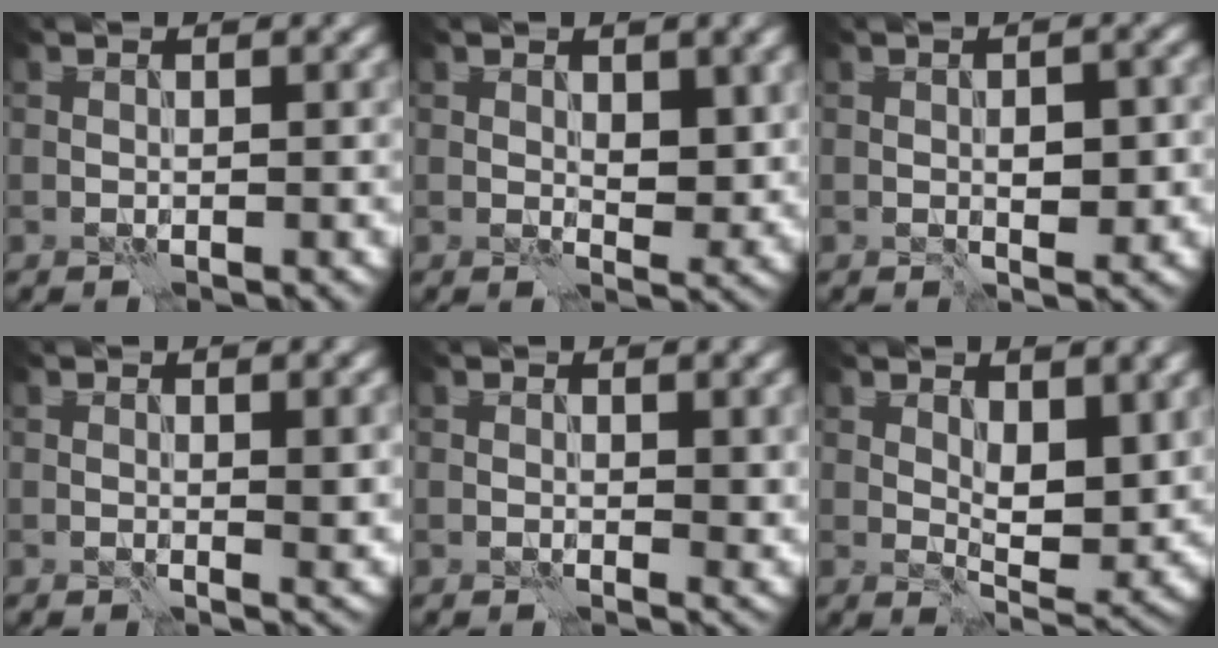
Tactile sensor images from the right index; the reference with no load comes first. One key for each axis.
{"total": 2.8, "fx": 0.9, "fy": 1.4, "fz": 2.2, "tx": -0.030, "ty": -0.008, "tz": 0.016}
{"total": 3.3, "fx": -0.3, "fy": 1.5, "fz": 3.0, "tx": -0.041, "ty": 0.001, "tz": -0.001}
{"total": 1.8, "fx": 0.3, "fy": 0.4, "fz": 1.7, "tx": -0.021, "ty": -0.004, "tz": 0.004}
{"total": 1.4, "fx": 0.5, "fy": 0.7, "fz": 1.2, "tx": -0.009, "ty": -0.004, "tz": 0.009}
{"total": 5.4, "fx": 1.8, "fy": 2.6, "fz": 4.3, "tx": -0.069, "ty": -0.014, "tz": 0.035}